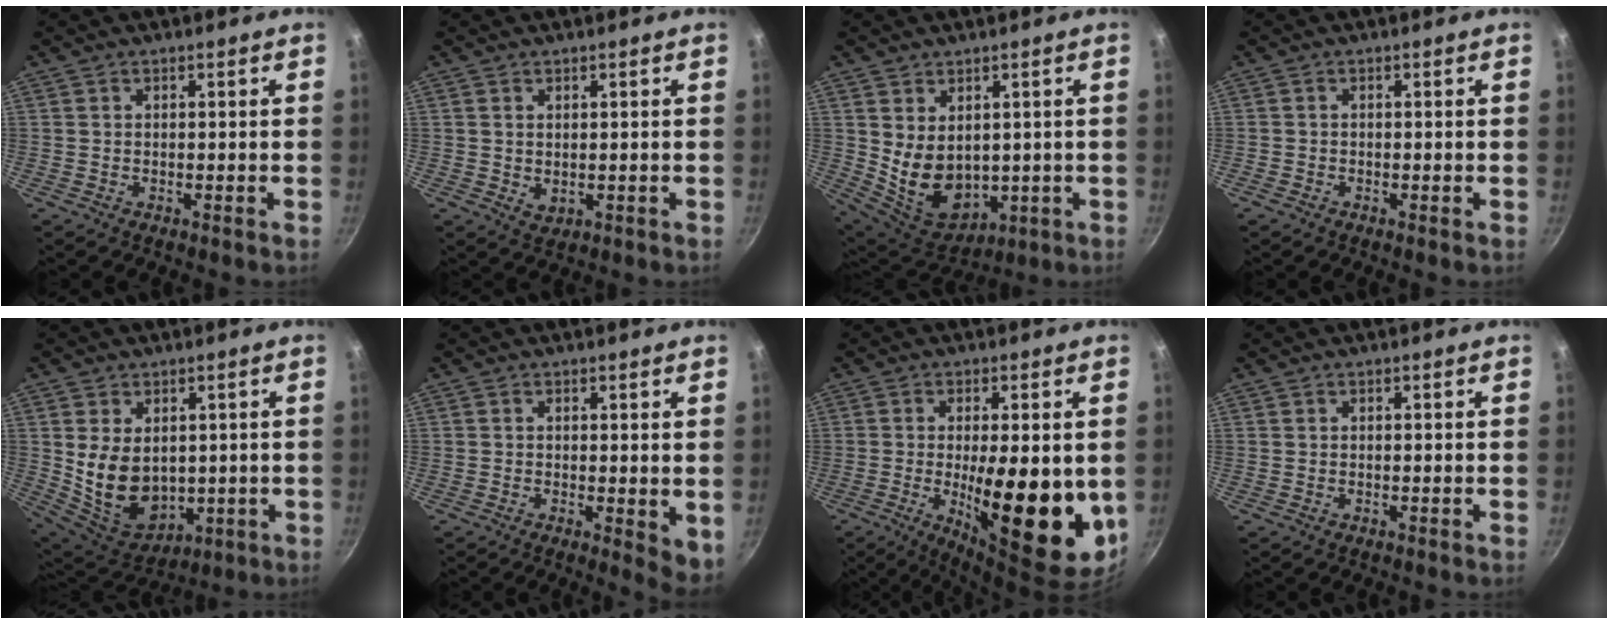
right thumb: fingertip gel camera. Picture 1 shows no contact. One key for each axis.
{"total": 1.8, "fx": 0.5, "fy": 1.2, "fz": 1.2, "tx": -0.018, "ty": -0.006, "tz": 0.010}
{"total": 11.3, "fx": 1.2, "fy": 8.2, "fz": 7.7, "tx": -0.106, "ty": -0.032, "tz": 0.053}
{"total": 0.5, "fx": -0.4, "fy": 0.4, "fz": 0.2, "tx": -0.005, "ty": 0.003, "tz": -0.010}
{"total": 13.1, "fx": 1.0, "fy": 9.3, "fz": 9.2, "tx": -0.137, "ty": -0.029, "tz": 0.049}
{"total": 4.8, "fx": 0.1, "fy": 2.0, "fz": 4.4, "tx": -0.053, "ty": -0.011, "tz": 0.001}
{"total": 18.2, "fx": -1.8, "fy": 6.2, "fz": 17.0, "tx": -0.236, "ty": -0.012, "tz": -0.017}
{"total": 0.0}